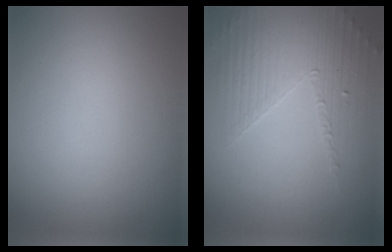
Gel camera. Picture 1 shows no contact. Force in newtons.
{"total": 3.8, "press": 3.3, "slide": 1.9}